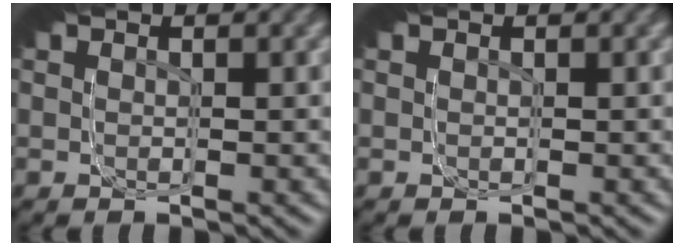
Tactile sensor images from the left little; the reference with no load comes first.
{"total": 0.0}